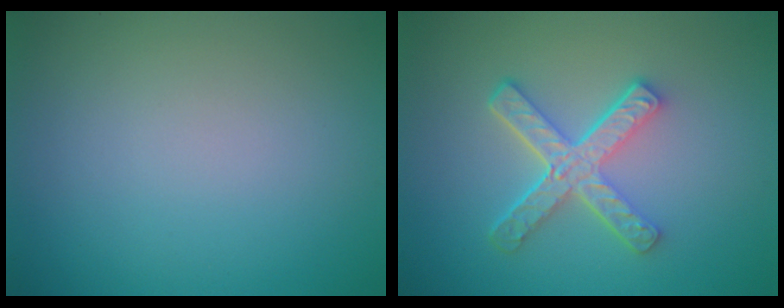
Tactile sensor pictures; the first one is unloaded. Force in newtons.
{"total": 4.9, "press": 3.5, "slide": 3.4}